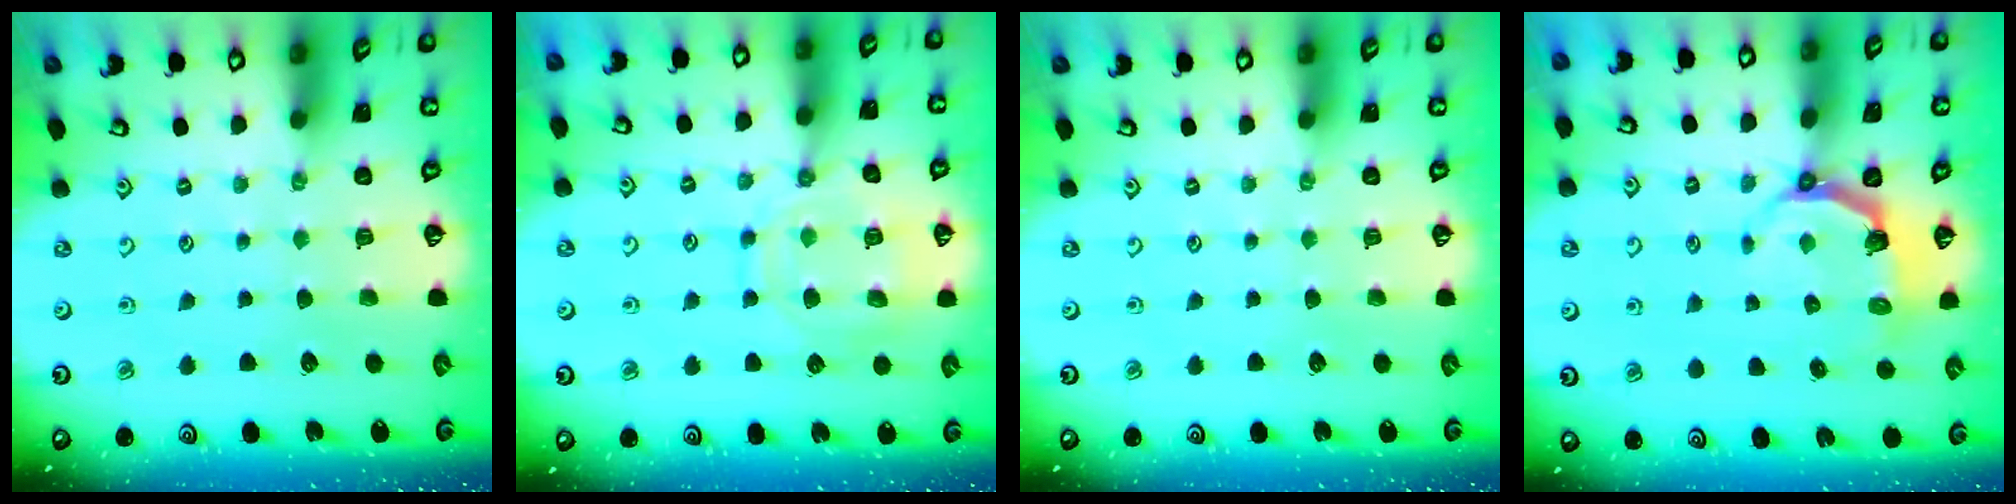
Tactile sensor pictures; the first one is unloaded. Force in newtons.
{"total": 13.4, "press": 13.3, "slide": 1.2}
{"total": 0.0}
{"total": 4.2, "press": 2.7, "slide": 3.2}